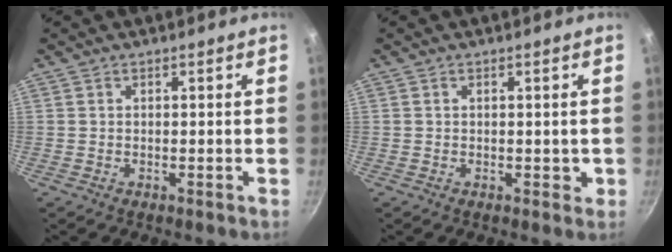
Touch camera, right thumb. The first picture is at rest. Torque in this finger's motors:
{"motor_torque": [0.40, 0.63, 0.01, -0.07, 0.00]}